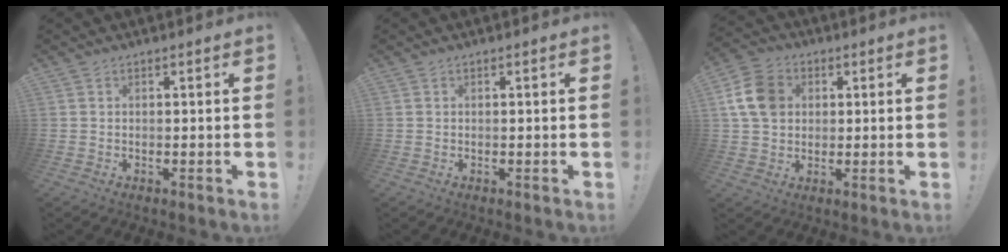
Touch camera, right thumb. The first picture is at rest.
{"total": 0.0}
{"total": 11.9, "force": [2.7, 9.4, 6.8], "torque": [-0.119, 0.005, 0.058]}